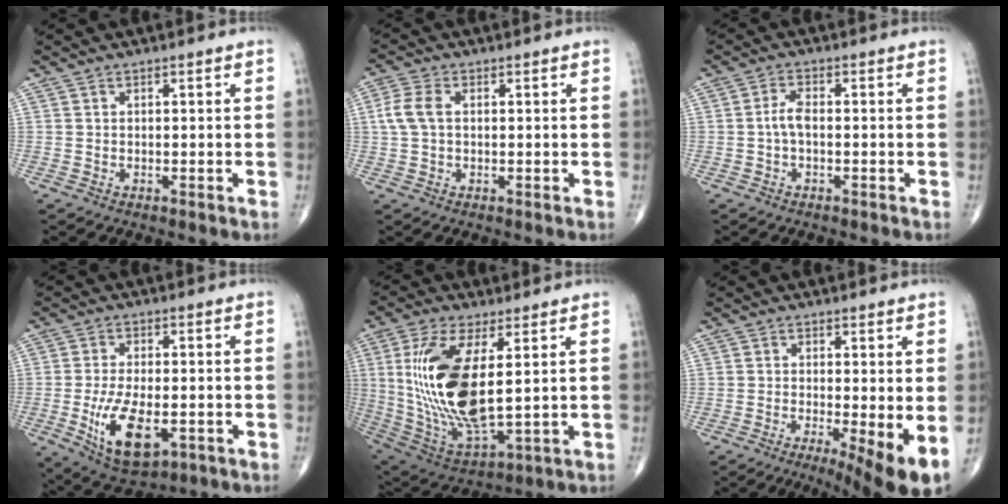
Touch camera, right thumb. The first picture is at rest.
{"total": 4.8, "force": [0.6, 3.0, 3.8], "torque": [-0.099, 0.013, 0.008]}
{"total": 2.9, "force": [-0.5, 1.2, 2.5], "torque": [-0.053, 0.008, -0.013]}
{"total": 12.0, "force": [-3.2, 5.8, 10.0], "torque": [-0.179, -0.009, -0.042]}
{"total": 19.6, "force": [2.8, 7.7, 17.8], "torque": [-0.371, -0.025, 0.066]}
{"total": 9.5, "force": [-2.5, 2.2, 8.9], "torque": [-0.134, -0.022, -0.036]}